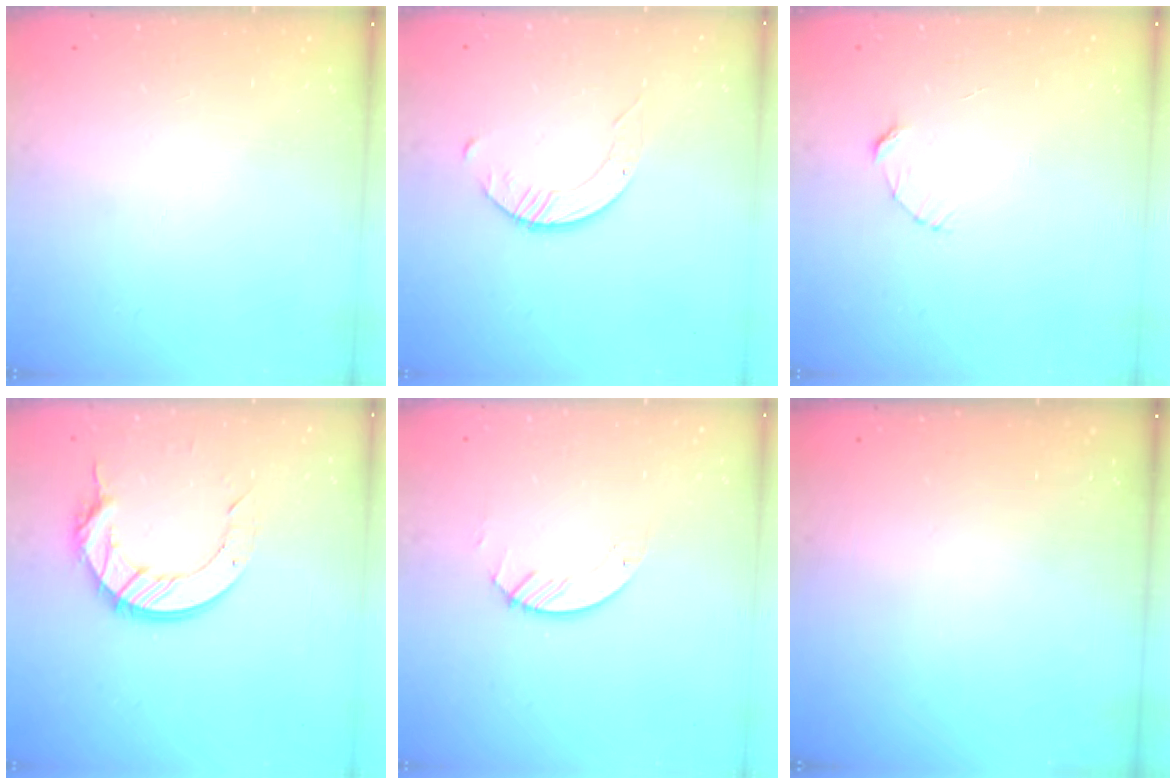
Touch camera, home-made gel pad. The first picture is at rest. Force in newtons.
{"total": 3.2, "press": 3.1, "slide": 0.4}
{"total": 2.7, "press": 2.7, "slide": 0.3}
{"total": 12.6, "press": 12.6, "slide": 1.2}
{"total": 2.9, "press": 2.9, "slide": 0.3}
{"total": 0.0}